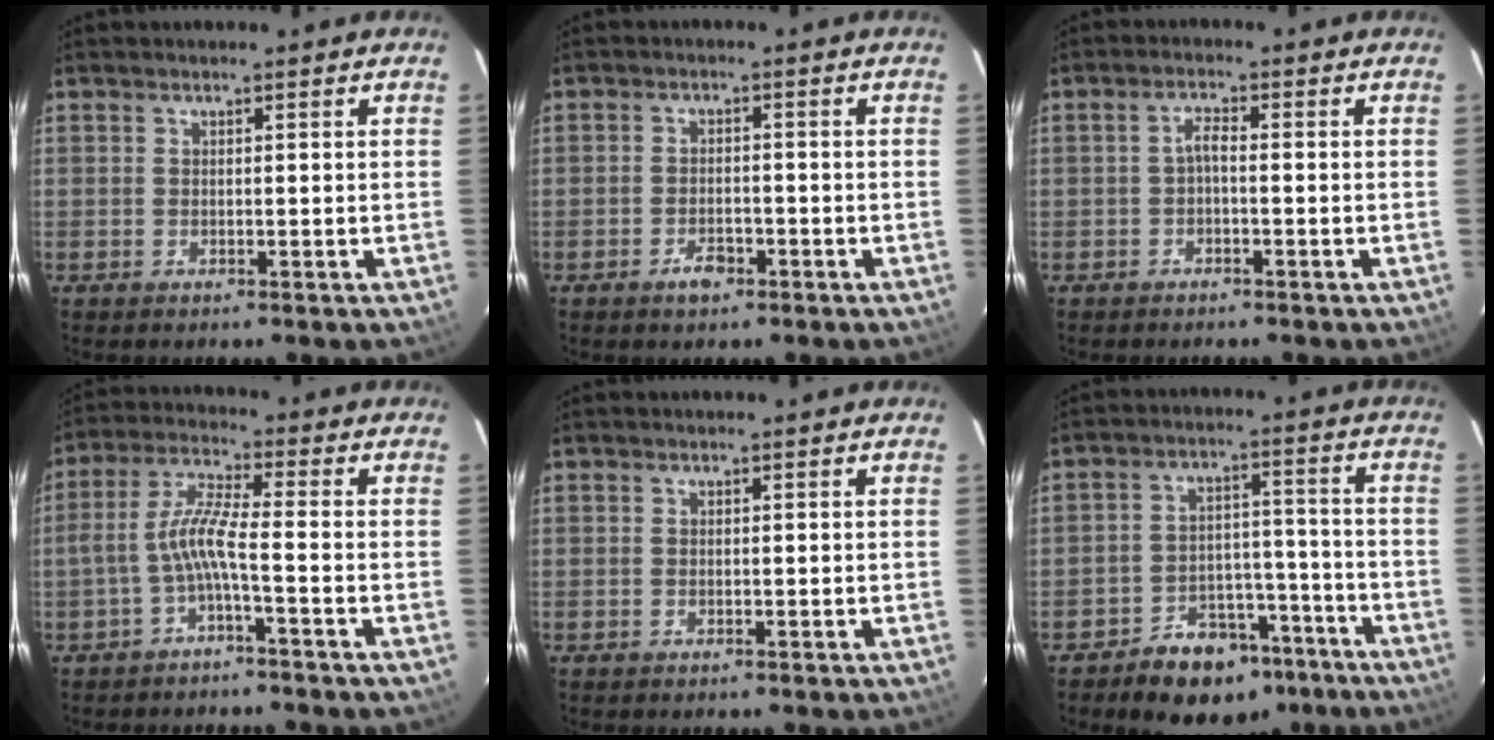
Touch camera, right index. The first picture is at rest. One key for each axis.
{"total": 3.3, "fx": -2.1, "fy": 1.8, "fz": 1.9, "tx": -0.039, "ty": 0.001, "tz": -0.034}
{"total": 1.9, "fx": -0.8, "fy": 0.5, "fz": 1.7, "tx": -0.034, "ty": 0.008, "tz": -0.016}
{"total": 6.5, "fx": -2.6, "fy": 0.2, "fz": 6.0, "tx": -0.144, "ty": 0.015, "tz": -0.049}
{"total": 0.0}
{"total": 12.4, "fx": -8.9, "fy": 7.7, "fz": 3.9, "tx": -0.069, "ty": 0.039, "tz": -0.110}